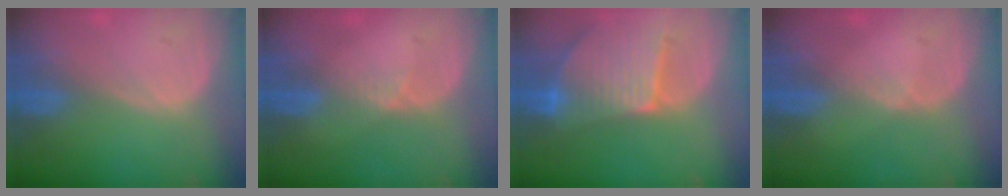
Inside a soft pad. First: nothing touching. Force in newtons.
{"total": 2.0, "press": 1.6, "slide": 1.3}
{"total": 9.5, "press": 8.4, "slide": 4.5}
{"total": 1.1, "press": 0.8, "slide": 0.8}